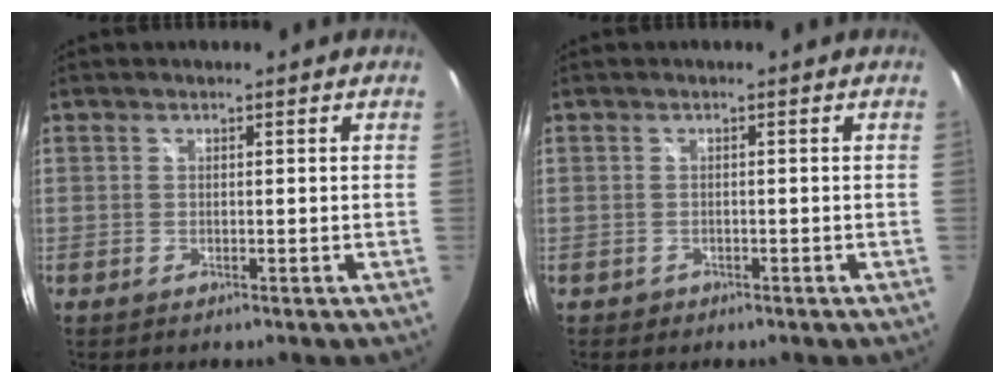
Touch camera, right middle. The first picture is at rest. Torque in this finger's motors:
{"motor_torque": [0.37, -0.20, 0.06, 0.01]}